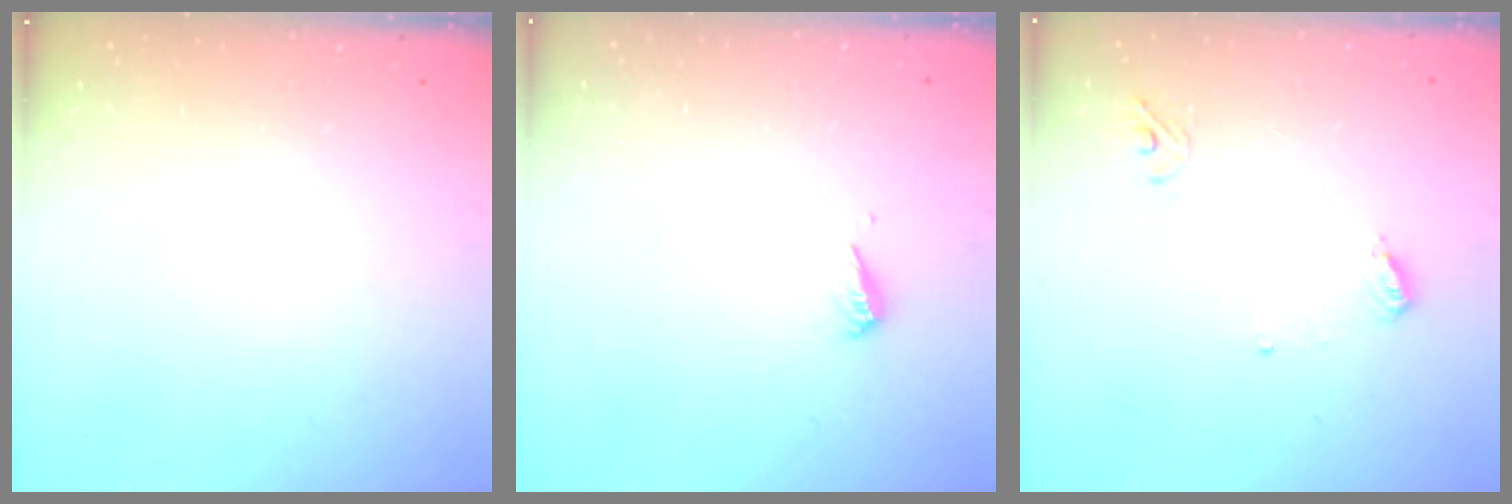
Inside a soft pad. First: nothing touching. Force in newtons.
{"total": 3.1, "press": 3.1, "slide": 0.3}
{"total": 3.6, "press": 3.6, "slide": 0.3}